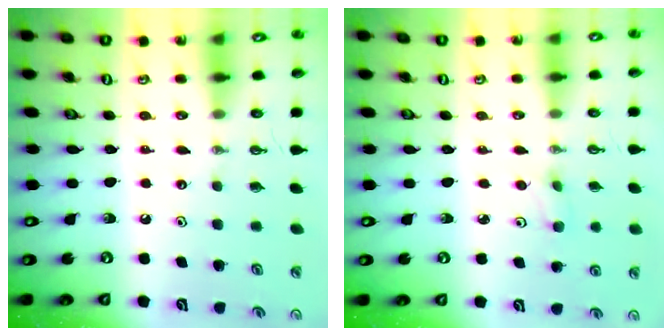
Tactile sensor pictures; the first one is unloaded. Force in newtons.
{"total": 2.5, "press": 2.4, "slide": 0.7}